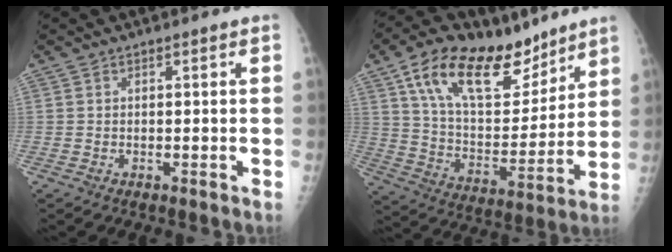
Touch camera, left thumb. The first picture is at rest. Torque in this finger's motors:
{"motor_torque": [0.44, 0.44, 1.44, -1.33, 0.36]}